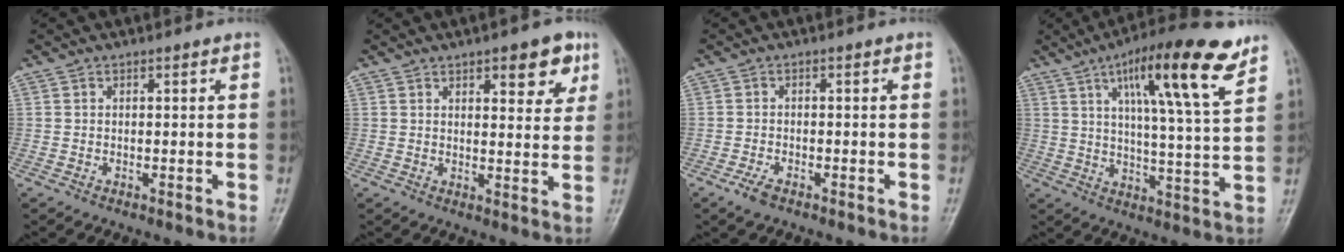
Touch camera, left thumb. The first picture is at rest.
{"total": 7.7, "force": [4.1, 3.2, 5.7], "torque": [-0.047, -0.018, 0.050]}
{"total": 2.4, "force": [-1.7, 1.0, 1.3], "torque": [-0.036, 0.005, -0.033]}
{"total": 17.4, "force": [9.6, 3.1, 14.2], "torque": [-0.209, -0.036, 0.151]}